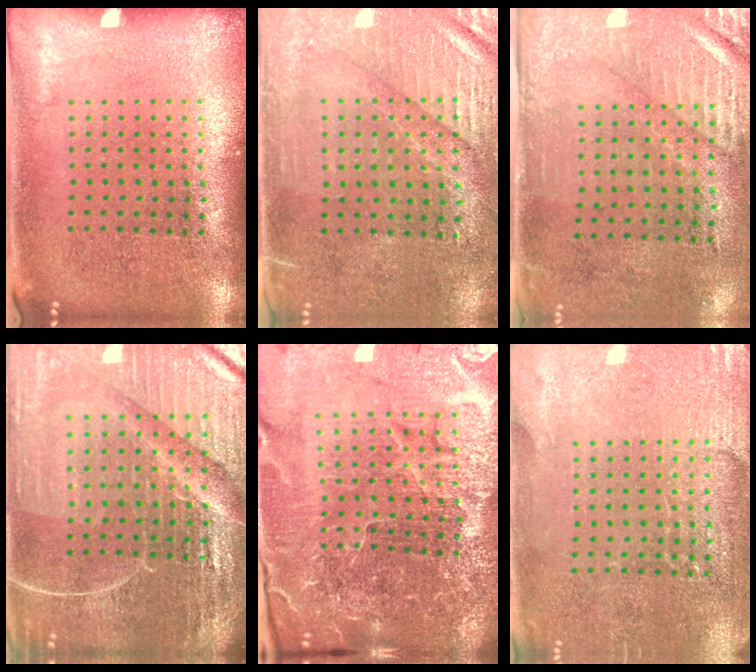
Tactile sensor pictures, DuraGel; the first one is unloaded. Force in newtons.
{"total": 3.4, "press": 3.0, "slide": 1.7}
{"total": 2.8, "press": 2.4, "slide": 1.4}
{"total": 5.7, "press": 5.3, "slide": 2.1}
{"total": 6.4, "press": 5.7, "slide": 2.9}
{"total": 2.9, "press": 2.9, "slide": 0.5}